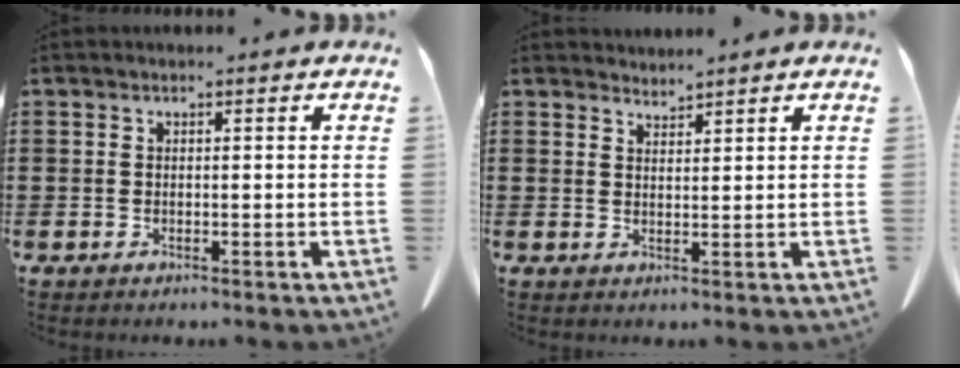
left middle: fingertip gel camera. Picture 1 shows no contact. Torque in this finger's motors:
{"motor_torque": [-0.12, 0.09, -0.11, -0.01]}